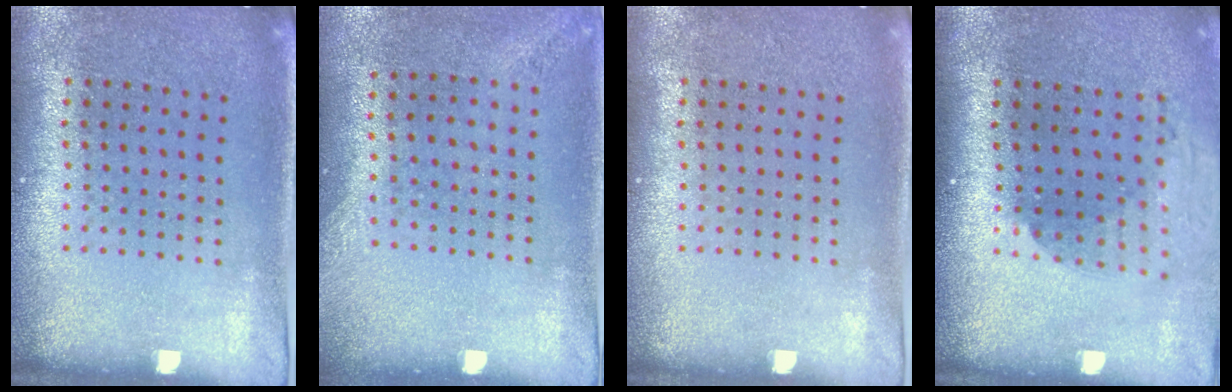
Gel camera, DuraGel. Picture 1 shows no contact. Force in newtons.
{"total": 1.4, "press": 1.0, "slide": 1.0}
{"total": 0.0}
{"total": 1.9, "press": 1.4, "slide": 1.3}